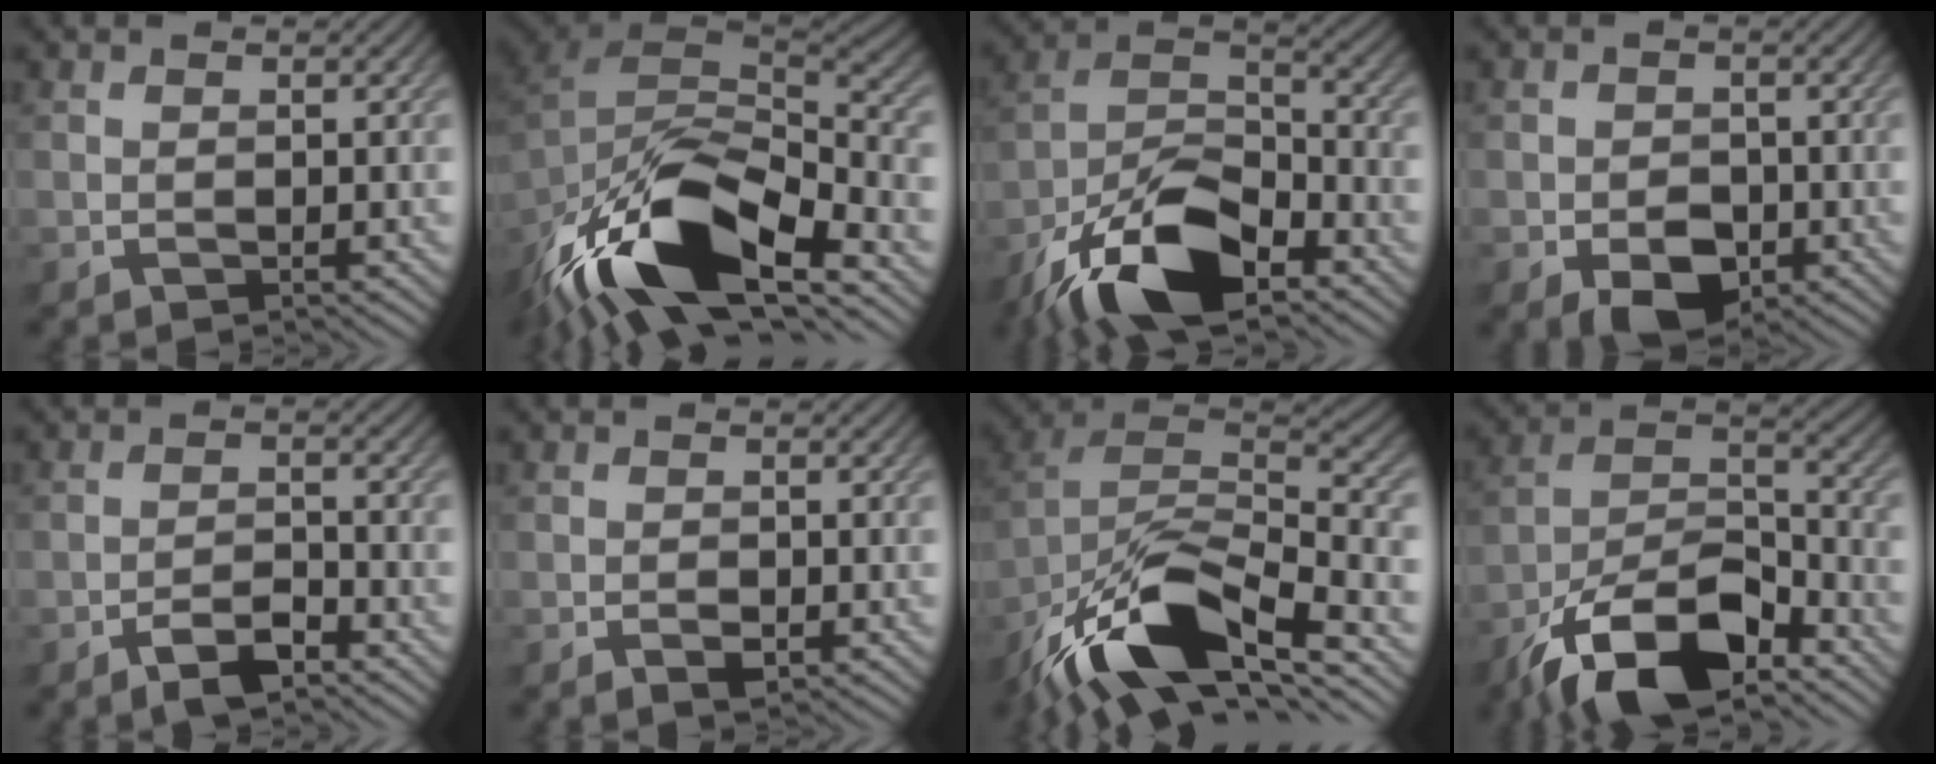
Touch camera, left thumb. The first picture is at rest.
{"total": 17.6, "force": [-10.0, 7.4, 12.5], "torque": [-0.282, -0.035, -0.165]}
{"total": 15.3, "force": [-10.2, 6.0, 9.7], "torque": [-0.199, -0.007, -0.206]}
{"total": 5.1, "force": [-2.3, 3.3, 3.1], "torque": [-0.047, -0.008, -0.044]}
{"total": 3.5, "force": [-2.5, 1.1, 2.3], "torque": [-0.043, 0.005, -0.051]}
{"total": 1.5, "force": [-0.8, 0.6, 1.1], "torque": [-0.017, -0.001, -0.013]}
{"total": 16.8, "force": [-10.8, 6.1, 11.4], "torque": [-0.248, -0.018, -0.192]}
{"total": 14.5, "force": [-9.8, 5.9, 8.9], "torque": [-0.167, -0.006, -0.198]}